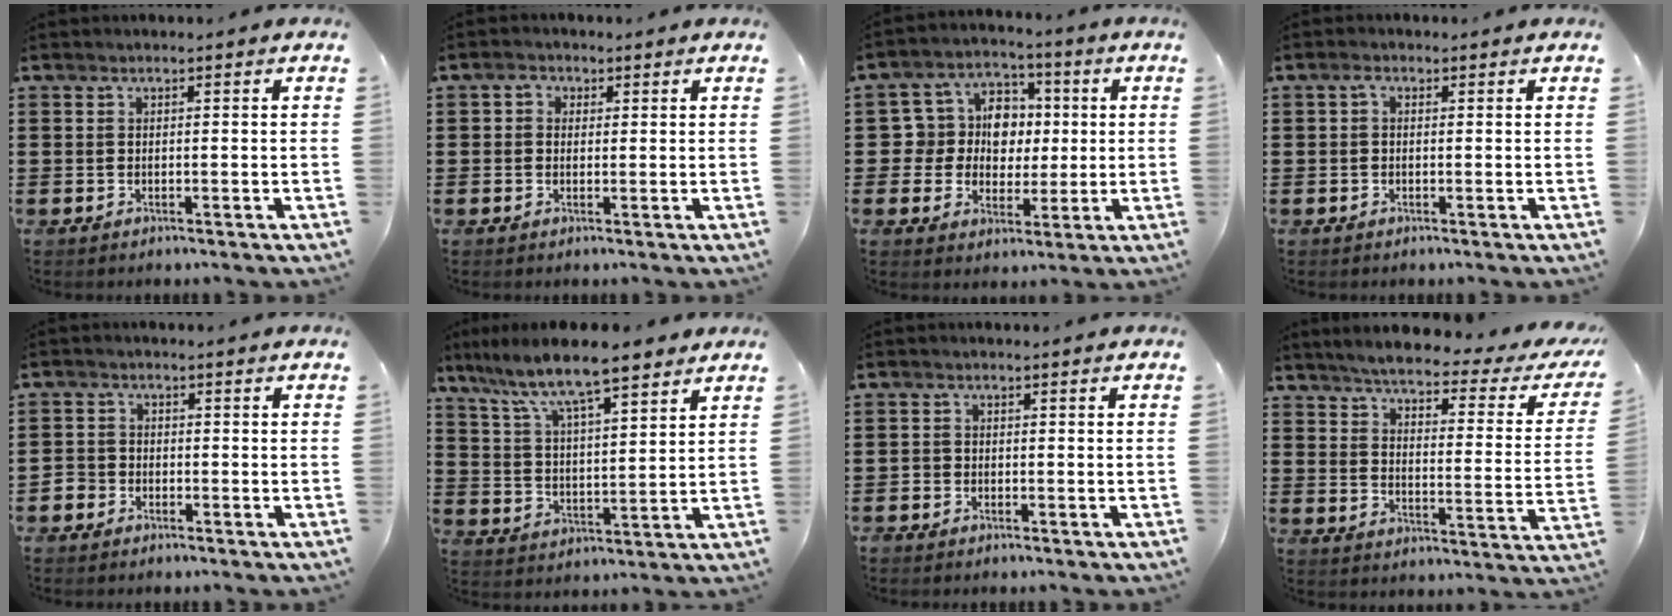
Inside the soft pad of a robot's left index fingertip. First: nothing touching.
{"total": 1.7, "force": [0.2, 1.6, 0.6], "torque": [-0.015, 0.010, 0.000]}
{"total": 8.6, "force": [1.3, 8.0, 2.9], "torque": [-0.094, 0.007, 0.025]}
{"total": 1.0, "force": [-0.2, 0.7, 0.7], "torque": [-0.017, 0.005, -0.005]}
{"total": 2.0, "force": [-1.4, 1.4, -0.1], "torque": [-0.007, 0.002, -0.033]}
{"total": 8.7, "force": [7.4, 1.1, 4.5], "torque": [-0.117, -0.033, 0.124]}
{"total": 1.0, "force": [-0.7, 0.7, 0.1], "torque": [-0.005, 0.003, -0.017]}
{"total": 4.2, "force": [3.6, 0.1, 2.2], "torque": [-0.064, -0.026, 0.052]}